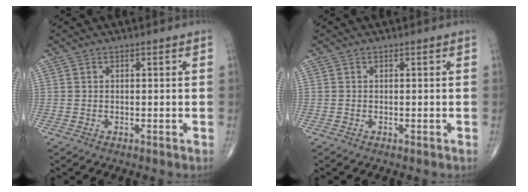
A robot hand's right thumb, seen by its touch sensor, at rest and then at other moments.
{"total": 0.0}